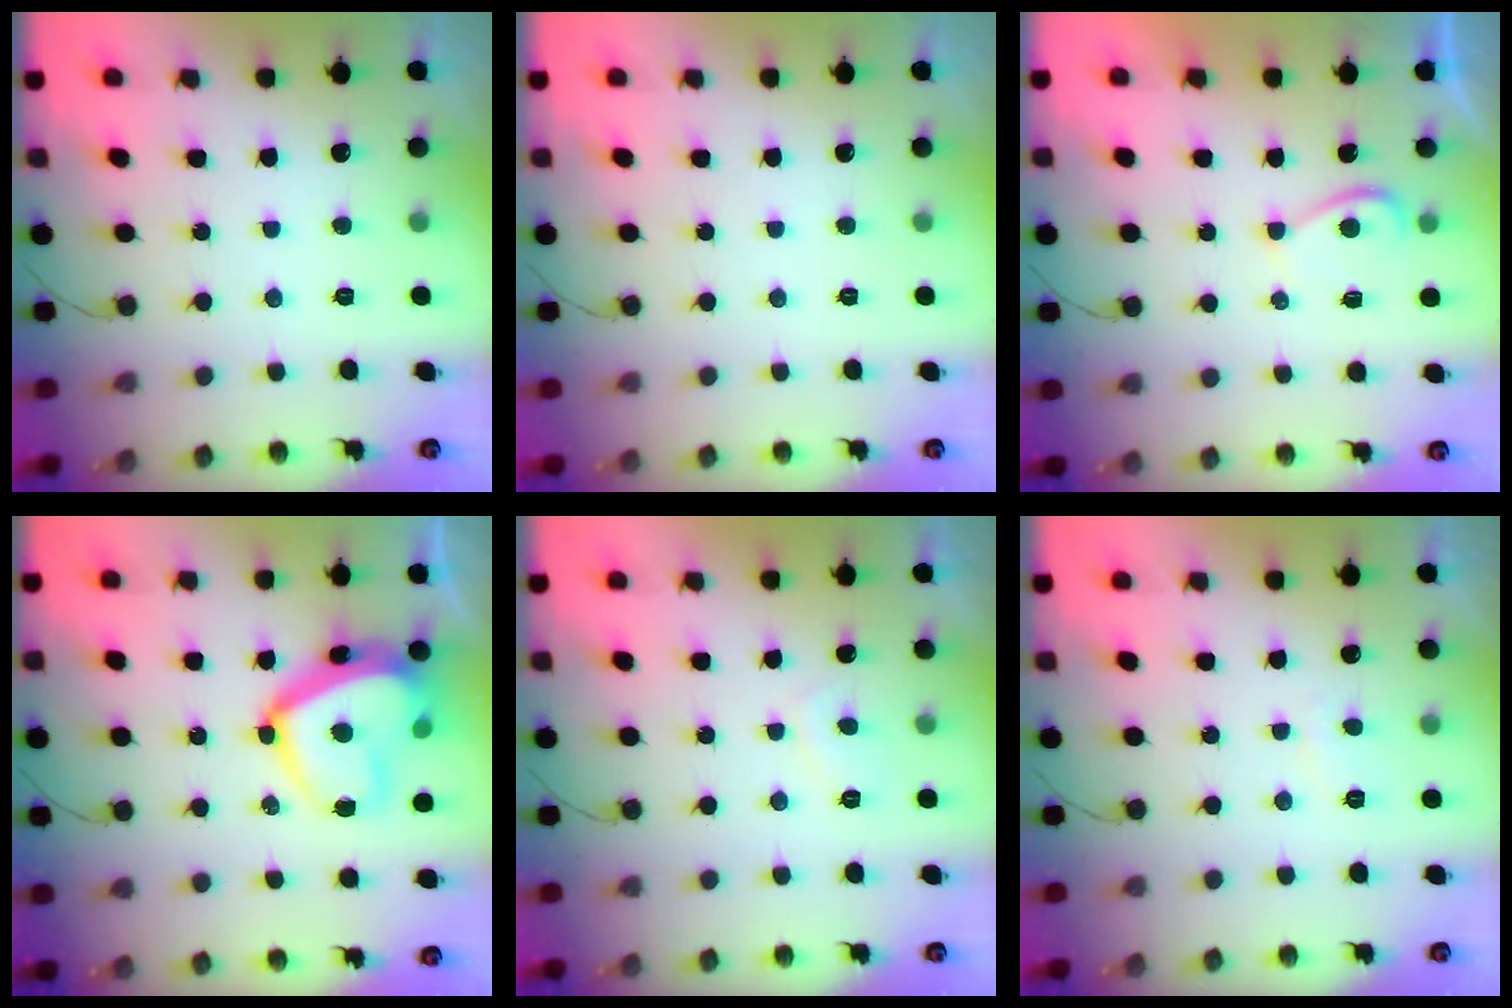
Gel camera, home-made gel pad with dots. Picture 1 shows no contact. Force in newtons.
{"total": 0.0}
{"total": 2.3, "press": 2.3, "slide": 0.5}
{"total": 17.1, "press": 17.1, "slide": 1.6}
{"total": 2.3, "press": 2.2, "slide": 0.8}
{"total": 1.6, "press": 1.6, "slide": 0.5}